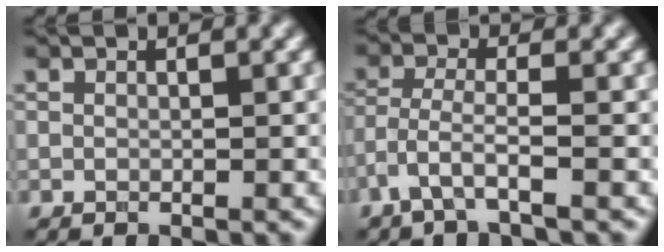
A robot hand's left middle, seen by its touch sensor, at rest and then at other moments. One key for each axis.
{"total": 2.8, "fx": -1.9, "fy": 0.4, "fz": 2.1, "tx": -0.045, "ty": 0.000, "tz": -0.047}